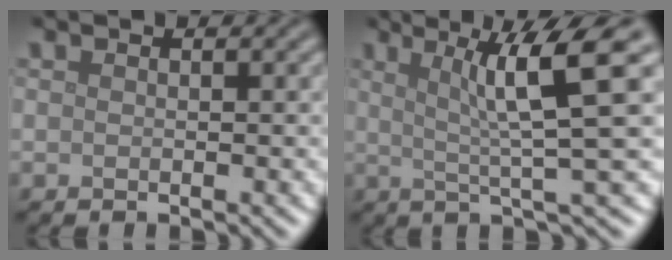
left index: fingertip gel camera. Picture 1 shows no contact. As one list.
[{"total": 8.0, "force": [2.3, 1.0, 7.6], "torque": [-0.113, 0.014, 0.040]}]